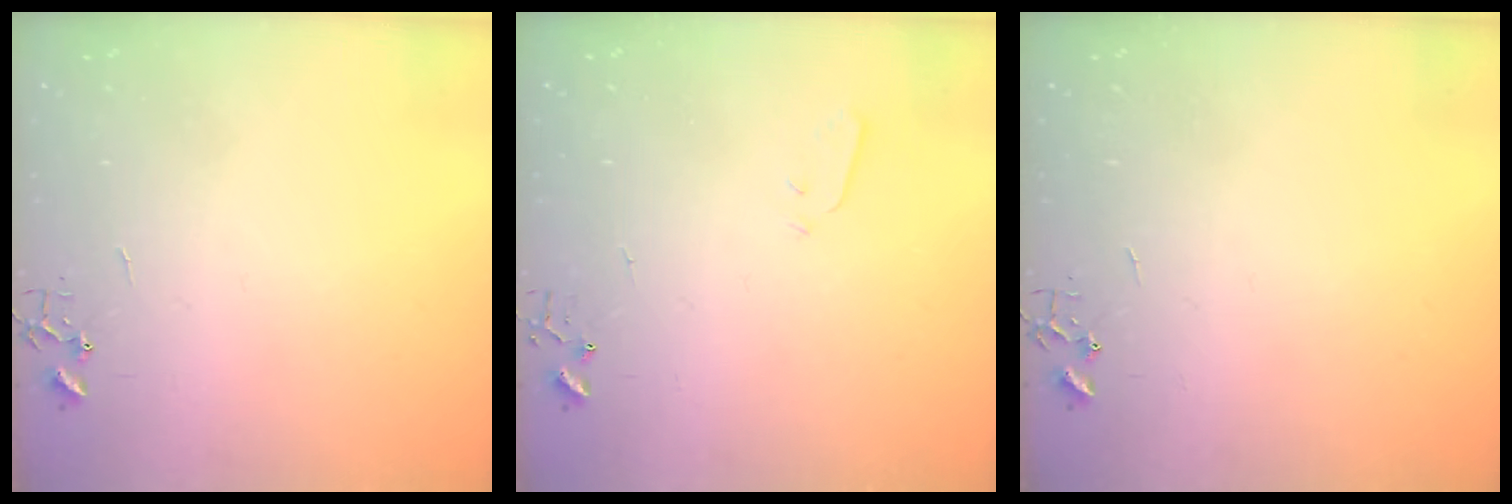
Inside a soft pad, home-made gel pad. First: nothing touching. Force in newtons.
{"total": 2.8, "press": 2.7, "slide": 0.4}
{"total": 0.0}